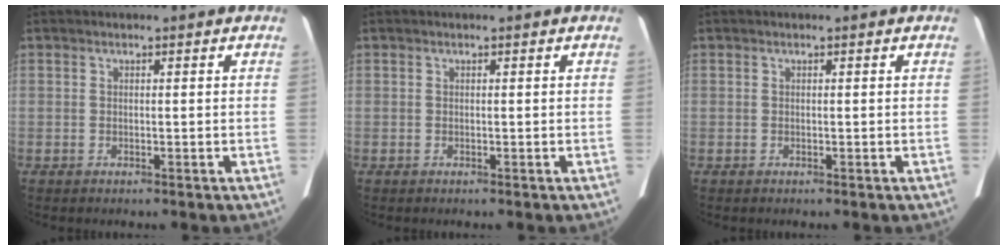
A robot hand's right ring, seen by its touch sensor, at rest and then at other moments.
{"total": 0.0}
{"total": 0.0}